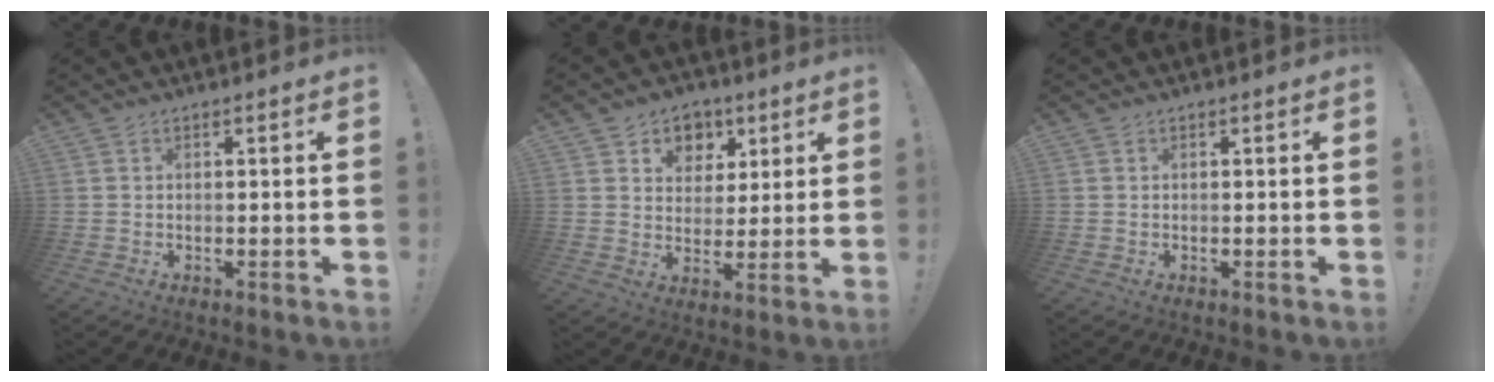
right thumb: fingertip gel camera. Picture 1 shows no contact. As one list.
[{"total": 8.3, "force": [3.8, 7.1, 2.1], "torque": [-0.024, -0.029, 0.075]}, {"total": 0.0}]